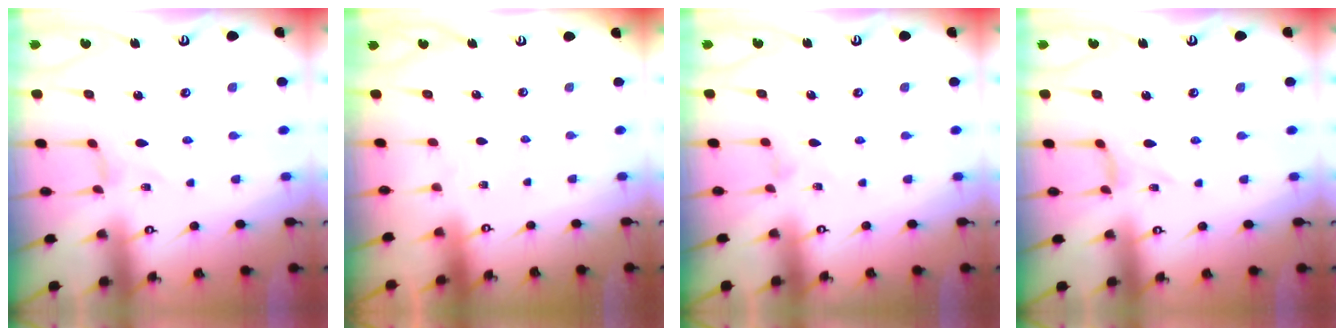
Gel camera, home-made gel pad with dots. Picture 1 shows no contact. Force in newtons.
{"total": 0.0}
{"total": 1.1, "press": 1.1, "slide": 0.4}
{"total": 1.8, "press": 1.7, "slide": 0.4}